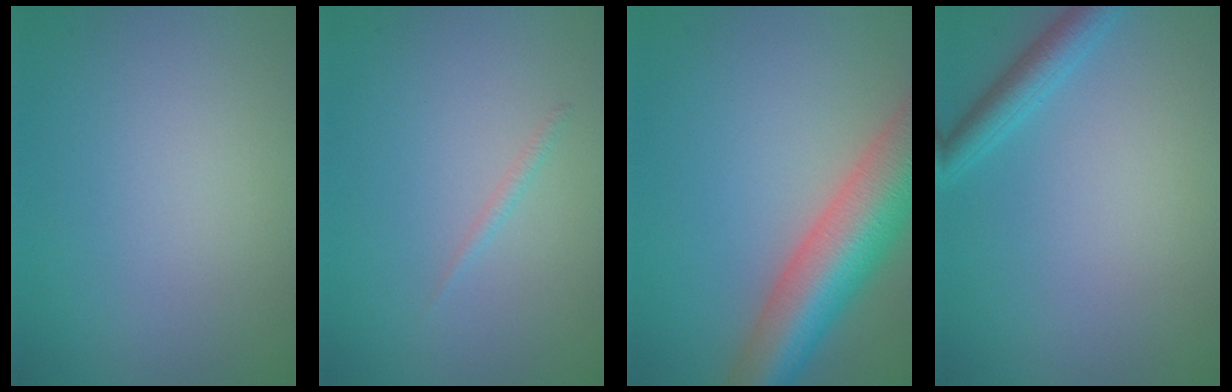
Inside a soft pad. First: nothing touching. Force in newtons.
{"total": 0.6, "press": 0.6, "slide": 0.1}
{"total": 10.4, "press": 10.4, "slide": 0.7}
{"total": 2.4, "press": 2.4, "slide": 0.1}